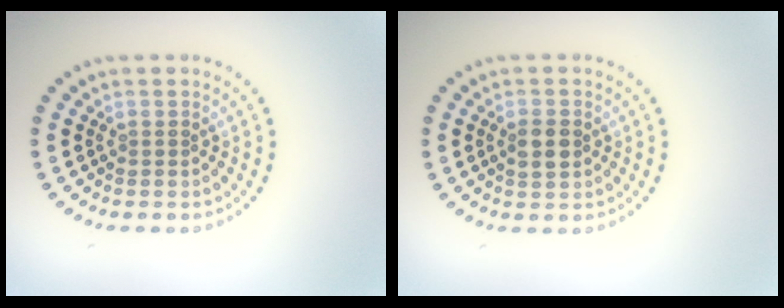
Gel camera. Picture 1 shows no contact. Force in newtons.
{"total": 2.2, "press": 2.2, "slide": 0.1}